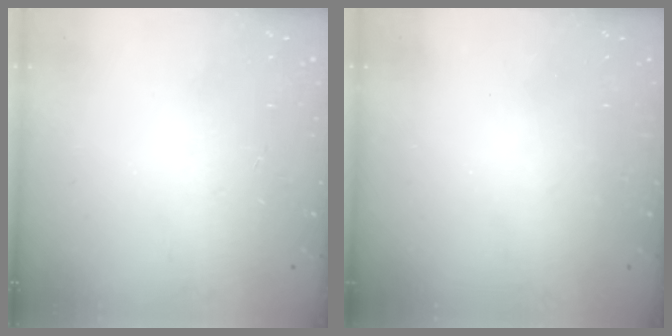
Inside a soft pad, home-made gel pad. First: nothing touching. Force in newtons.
{"total": 0.0}